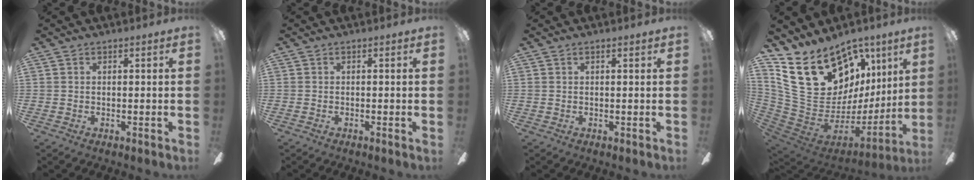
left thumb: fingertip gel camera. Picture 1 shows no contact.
{"total": 1.1, "force": [-0.3, -0.1, 1.0], "torque": [-0.016, -0.001, -0.005]}
{"total": 1.1, "force": [0.5, 0.0, 0.9], "torque": [-0.020, -0.002, 0.009]}
{"total": 26.4, "force": [13.7, 17.1, 14.7], "torque": [-0.275, -0.086, 0.287]}